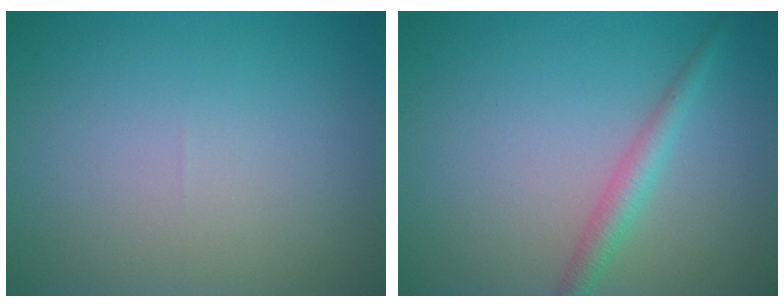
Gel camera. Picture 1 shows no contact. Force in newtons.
{"total": 2.1, "press": 2.1, "slide": 0.1}